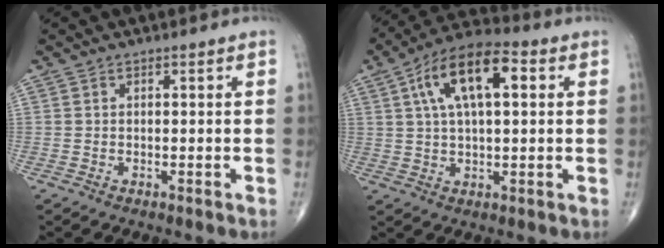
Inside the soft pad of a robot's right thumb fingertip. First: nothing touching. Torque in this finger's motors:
{"motor_torque": [0.36, 3.14, 1.38, 0.77, 0.10]}